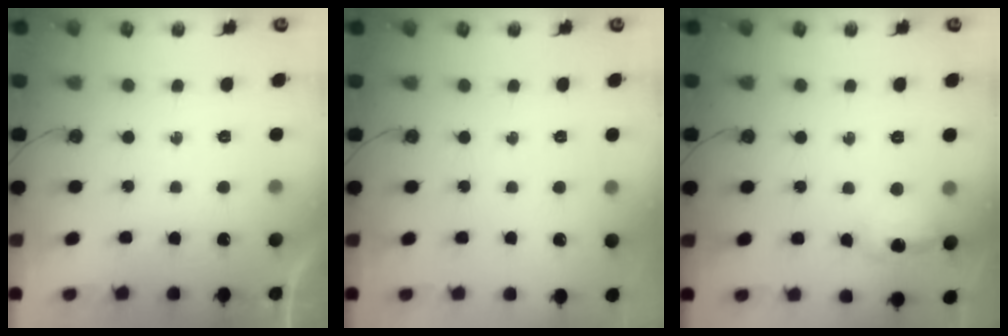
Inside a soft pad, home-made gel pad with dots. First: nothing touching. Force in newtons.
{"total": 0.0}
{"total": 11.7, "press": 11.7, "slide": 0.8}